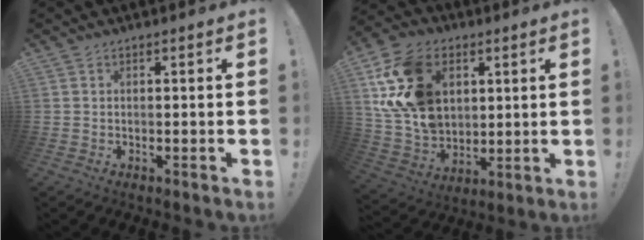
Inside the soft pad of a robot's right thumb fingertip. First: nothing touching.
{"total": 21.8, "force": [7.2, 15.8, 13.2], "torque": [-0.264, -0.022, 0.144]}